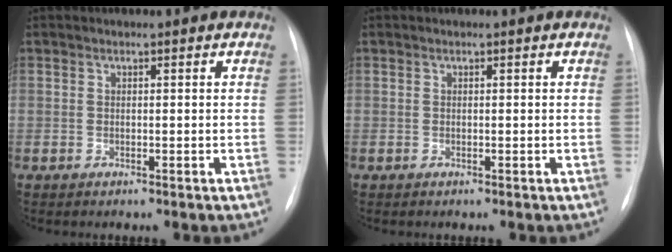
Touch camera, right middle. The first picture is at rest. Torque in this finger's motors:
{"motor_torque": [-0.18, -0.18, -0.01, -0.01]}